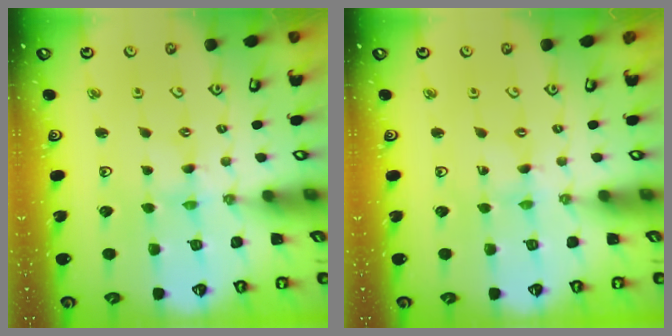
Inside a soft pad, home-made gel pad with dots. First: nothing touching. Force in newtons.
{"total": 0.0}